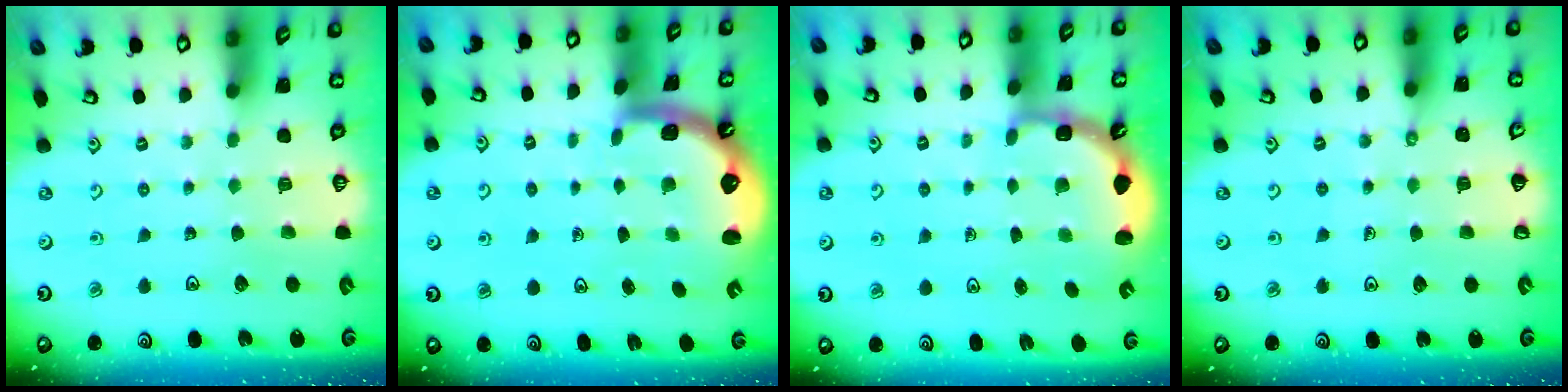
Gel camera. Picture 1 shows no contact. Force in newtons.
{"total": 1.6, "press": 1.4, "slide": 0.6}
{"total": 3.2, "press": 2.7, "slide": 1.7}
{"total": 0.9, "press": 0.9, "slide": 0.1}